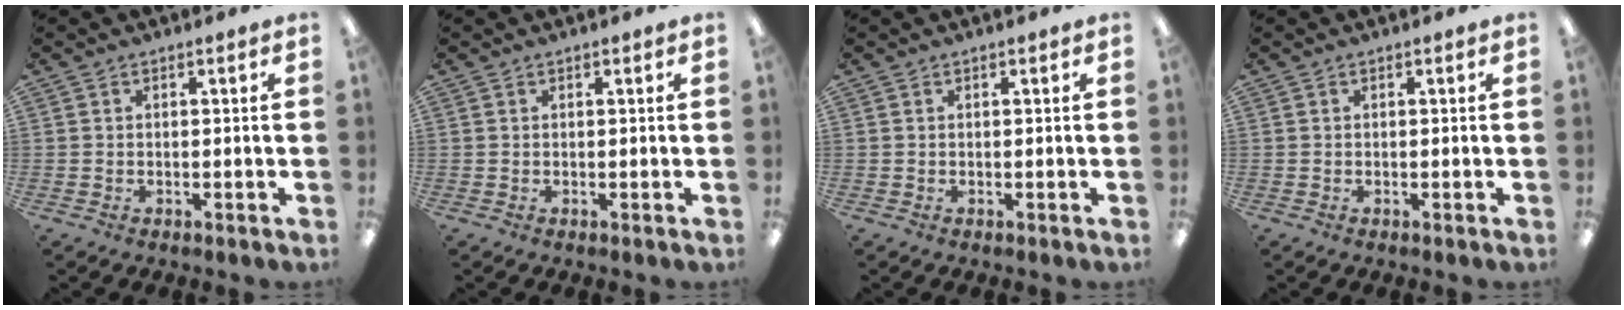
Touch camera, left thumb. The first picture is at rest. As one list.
[{"total": 0.0}, {"total": 0.0}, {"total": 0.0}]